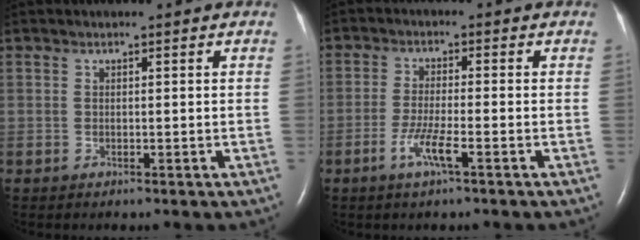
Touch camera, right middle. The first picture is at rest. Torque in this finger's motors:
{"motor_torque": [0.81, -0.36, 0.11, 0.05]}